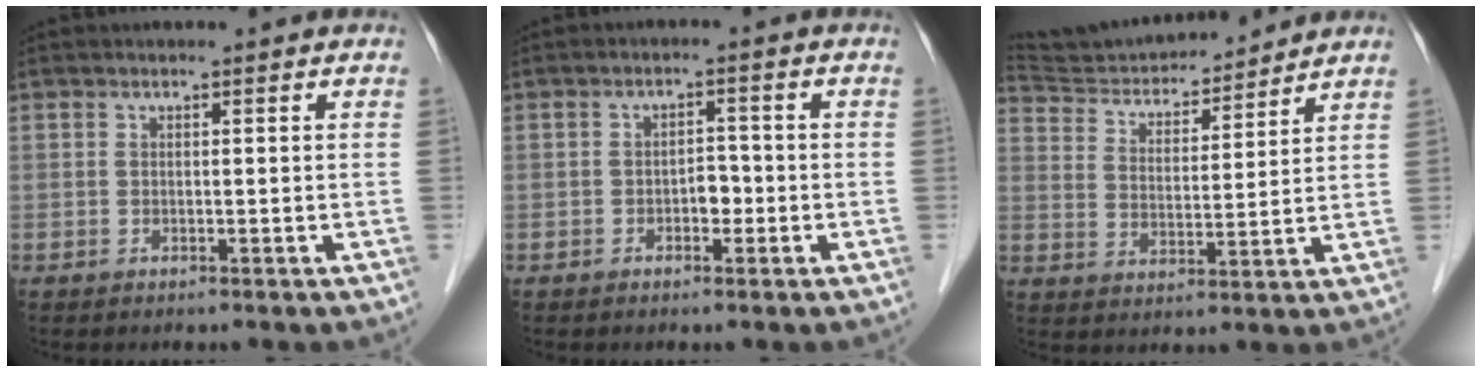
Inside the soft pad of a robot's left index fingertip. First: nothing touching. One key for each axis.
{"total": 2.4, "fx": -0.9, "fy": 1.4, "fz": 1.7, "tx": -0.021, "ty": 0.008, "tz": -0.015}
{"total": 14.7, "fx": 14.1, "fy": 2.7, "fz": 3.1, "tx": -0.057, "ty": 0.015, "tz": 0.239}